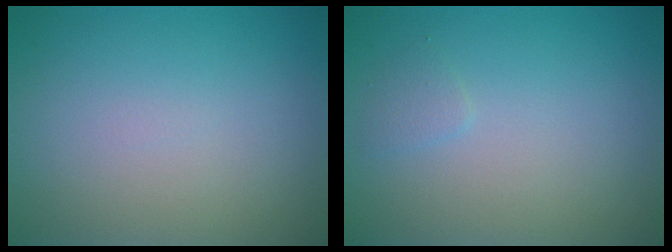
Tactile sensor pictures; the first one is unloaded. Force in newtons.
{"total": 0.7, "press": 0.7, "slide": 0.0}